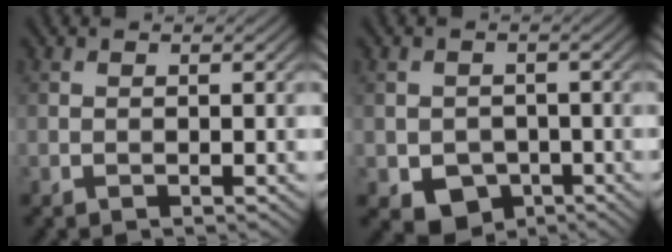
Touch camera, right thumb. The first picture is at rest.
{"total": 4.6, "force": [-1.7, 3.7, 2.0], "torque": [-0.044, -0.017, -0.032]}